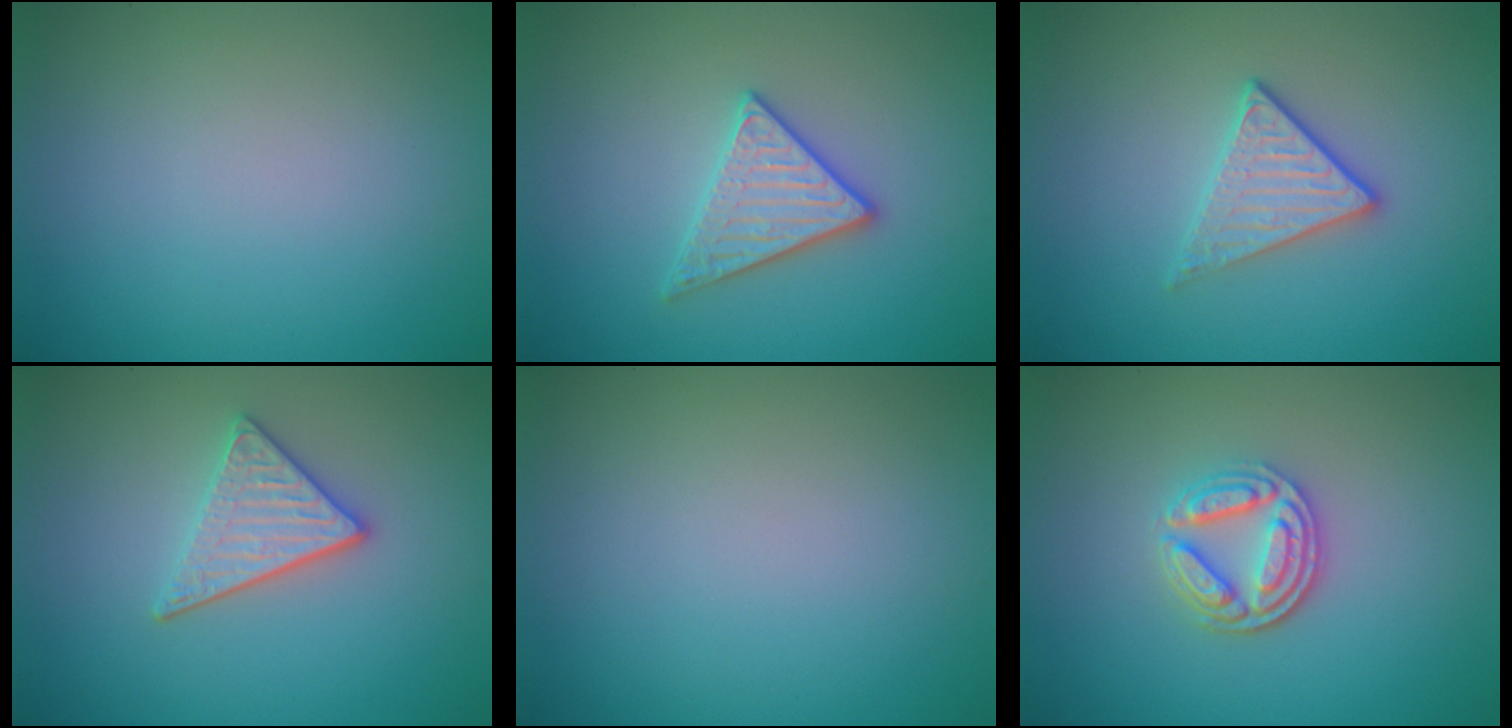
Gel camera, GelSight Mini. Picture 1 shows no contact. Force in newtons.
{"total": 2.9, "press": 2.8, "slide": 0.7}
{"total": 2.8, "press": 2.6, "slide": 1.1}
{"total": 3.2, "press": 2.9, "slide": 1.4}
{"total": 0.0}
{"total": 3.7, "press": 3.2, "slide": 1.9}